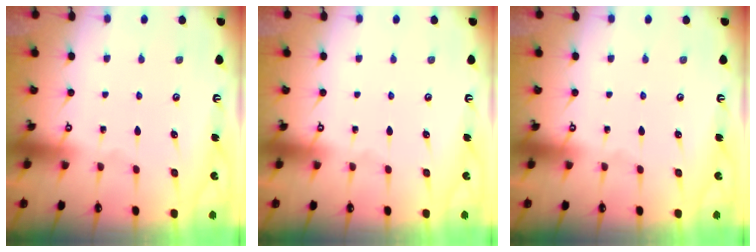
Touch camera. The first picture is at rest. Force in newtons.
{"total": 0.0}
{"total": 0.0}